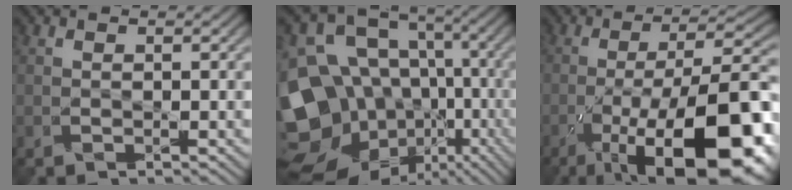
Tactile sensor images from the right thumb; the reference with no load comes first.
{"total": 19.6, "force": [-7.0, 14.9, 10.6], "torque": [-0.260, -0.015, -0.081]}
{"total": 17.9, "force": [-8.6, 5.9, 14.5], "torque": [-0.205, -0.001, -0.136]}